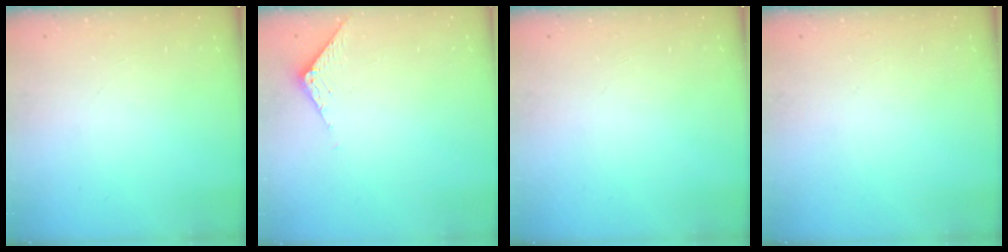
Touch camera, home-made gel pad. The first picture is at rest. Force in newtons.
{"total": 3.4, "press": 3.4, "slide": 0.2}
{"total": 0.0}
{"total": 0.0}